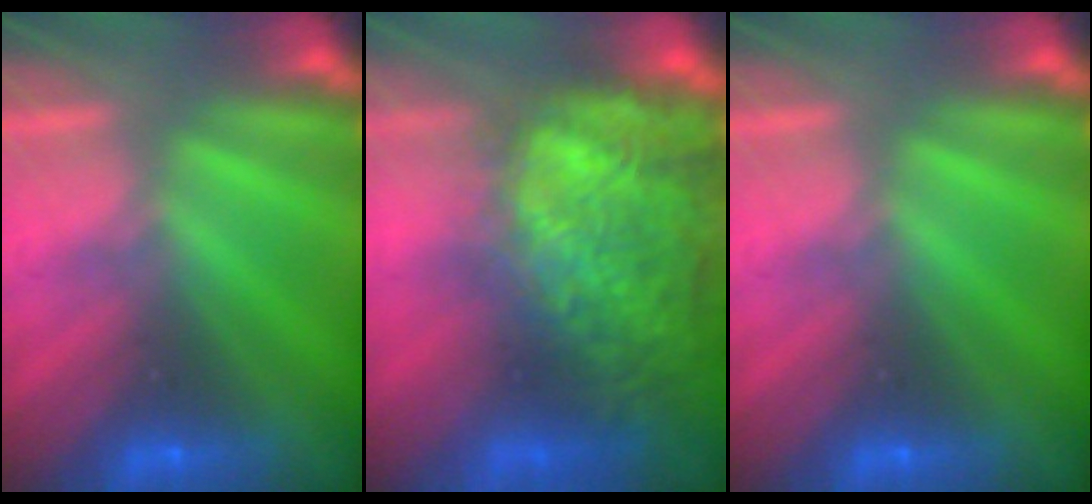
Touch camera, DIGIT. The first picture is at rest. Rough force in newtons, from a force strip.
{"total": 8.9}
{"total": 0.0}